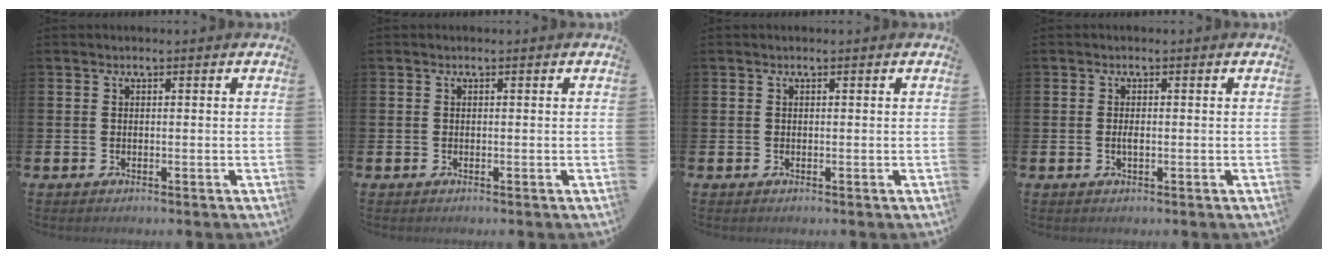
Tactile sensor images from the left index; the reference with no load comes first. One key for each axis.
{"total": 0.0}
{"total": 0.0}
{"total": 1.1, "fx": -0.1, "fy": 0.4, "fz": 1.1, "tx": -0.020, "ty": 0.001, "tz": -0.004}